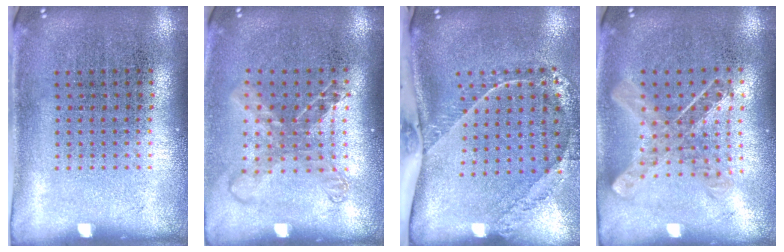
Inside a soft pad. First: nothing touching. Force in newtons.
{"total": 1.5, "press": 1.3, "slide": 0.9}
{"total": 2.4, "press": 1.7, "slide": 1.7}
{"total": 1.0, "press": 1.0, "slide": 0.1}